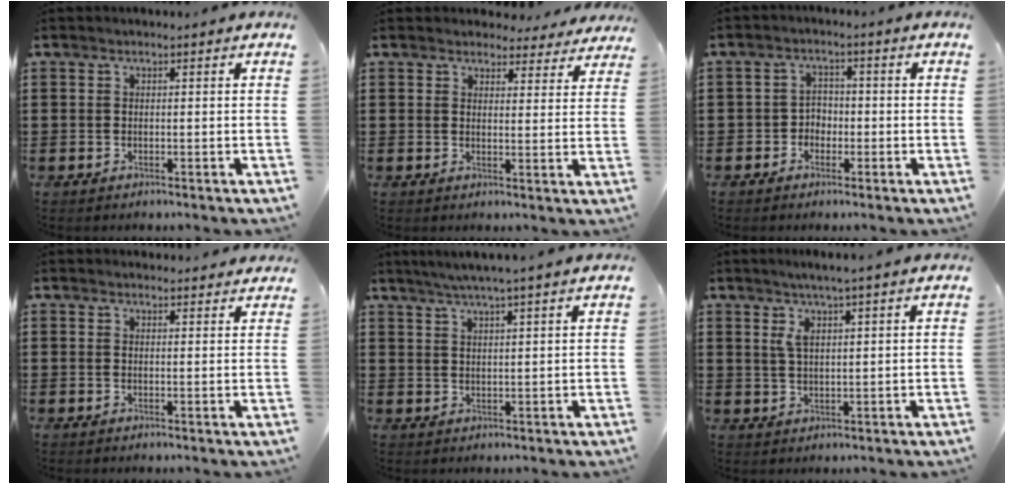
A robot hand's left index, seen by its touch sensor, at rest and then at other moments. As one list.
[{"total": 3.9, "force": [3.7, 1.1, 0.6], "torque": [-0.016, -0.012, 0.068]}, {"total": 2.6, "force": [-1.3, 2.1, 0.7], "torque": [-0.021, 0.007, -0.032]}, {"total": 1.7, "force": [1.7, 0.3, 0.1], "torque": [-0.005, 0.003, 0.033]}, {"total": 3.7, "force": [3.0, -0.7, 2.0], "torque": [-0.045, -0.007, 0.052]}, {"total": 3.7, "force": [2.0, 0.4, 3.1], "torque": [-0.064, 0.002, 0.035]}]